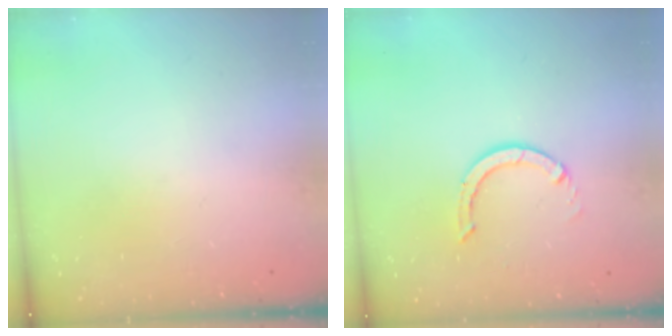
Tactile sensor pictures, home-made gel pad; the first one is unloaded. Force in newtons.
{"total": 3.7, "press": 3.7, "slide": 0.3}